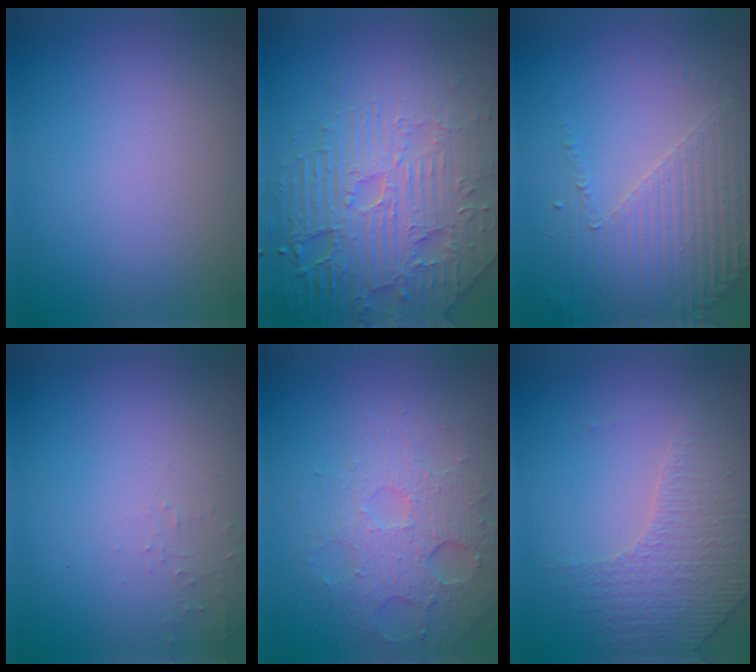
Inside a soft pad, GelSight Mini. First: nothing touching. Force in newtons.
{"total": 8.0, "press": 6.2, "slide": 5.1}
{"total": 4.4, "press": 3.2, "slide": 3.0}
{"total": 0.8, "press": 0.7, "slide": 0.1}
{"total": 3.9, "press": 3.6, "slide": 1.5}
{"total": 4.3, "press": 3.0, "slide": 3.1}